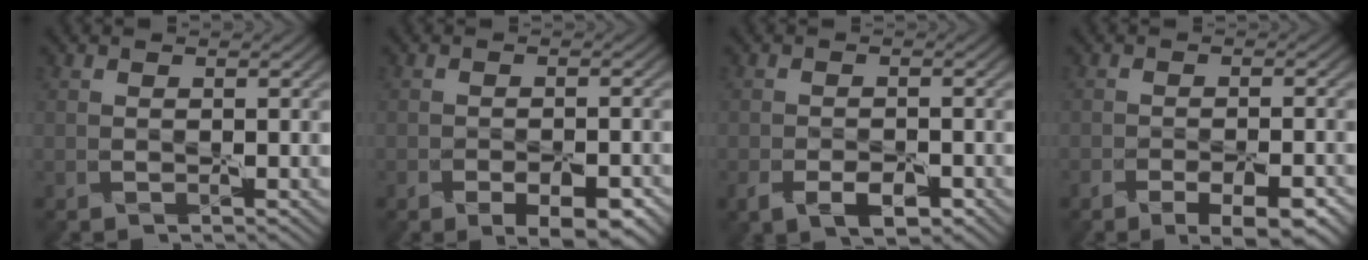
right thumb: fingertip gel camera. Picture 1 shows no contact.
{"total": 4.9, "force": [-3.2, 1.9, 3.2], "torque": [-0.035, 0.003, -0.036]}
{"total": 3.4, "force": [-2.2, 1.5, 2.1], "torque": [-0.029, 0.001, -0.039]}
{"total": 5.1, "force": [-3.7, 1.4, 3.2], "torque": [-0.036, 0.002, -0.053]}